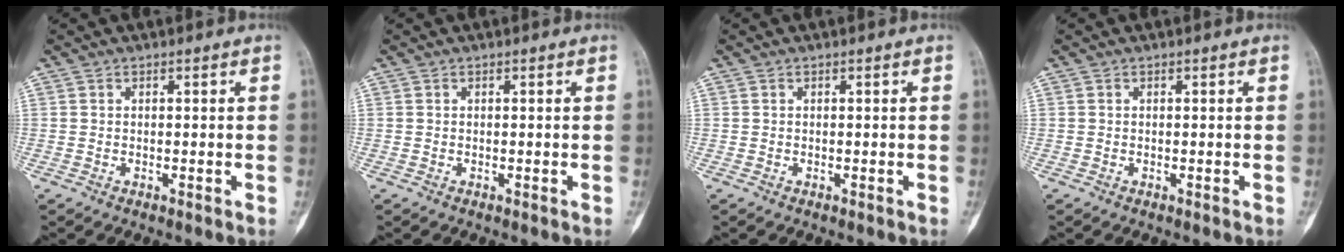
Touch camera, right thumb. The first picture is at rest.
{"total": 0.0}
{"total": 0.0}
{"total": 0.0}